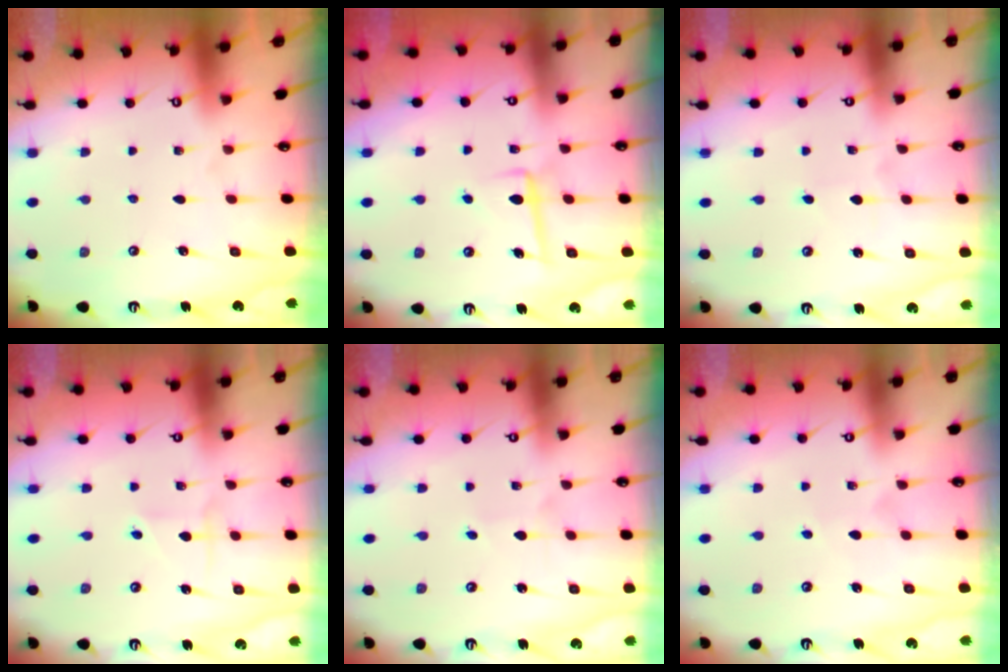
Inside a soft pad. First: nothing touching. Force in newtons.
{"total": 6.5, "press": 6.4, "slide": 1.5}
{"total": 1.8, "press": 1.8, "slide": 0.2}
{"total": 2.5, "press": 2.3, "slide": 0.9}
{"total": 2.3, "press": 2.3, "slide": 0.2}
{"total": 3.0, "press": 3.0, "slide": 0.4}